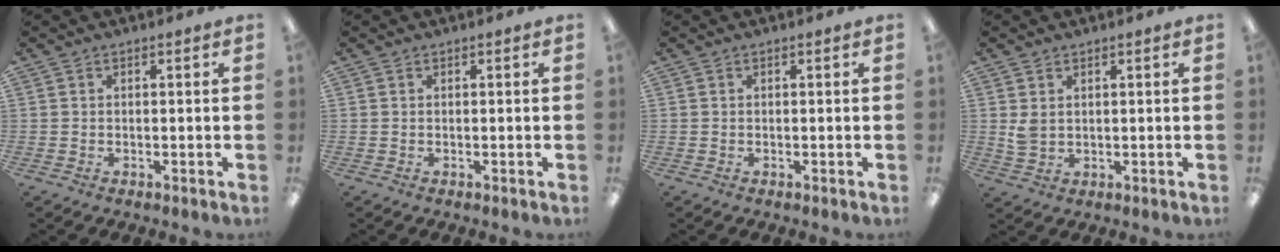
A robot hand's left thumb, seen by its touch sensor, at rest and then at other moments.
{"total": 0.0}
{"total": 0.0}
{"total": 3.2, "force": [1.3, 2.1, 2.0], "torque": [-0.041, 0.003, 0.025]}